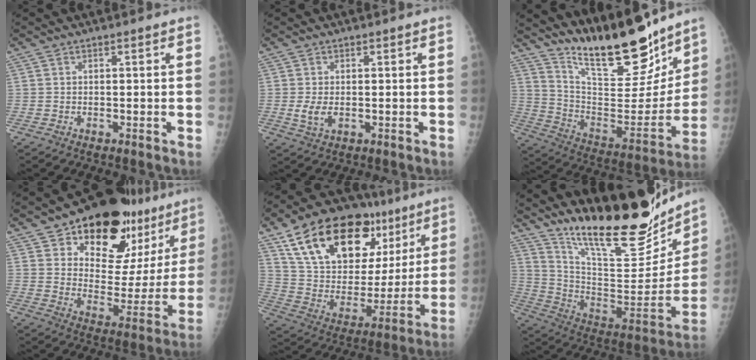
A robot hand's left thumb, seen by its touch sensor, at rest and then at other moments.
{"total": 3.6, "force": [-0.4, 2.2, 2.8], "torque": [-0.057, -0.007, -0.003]}
{"total": 23.3, "force": [18.6, 6.4, 12.5], "torque": [-0.154, -0.108, 0.312]}
{"total": 24.3, "force": [16.6, 13.0, 12.1], "torque": [-0.133, -0.074, 0.235]}
{"total": 29.0, "force": [15.3, 15.6, 19.1], "torque": [-0.269, -0.009, 0.262]}
{"total": 28.2, "force": [21.7, 7.7, 16.2], "torque": [-0.222, -0.106, 0.341]}